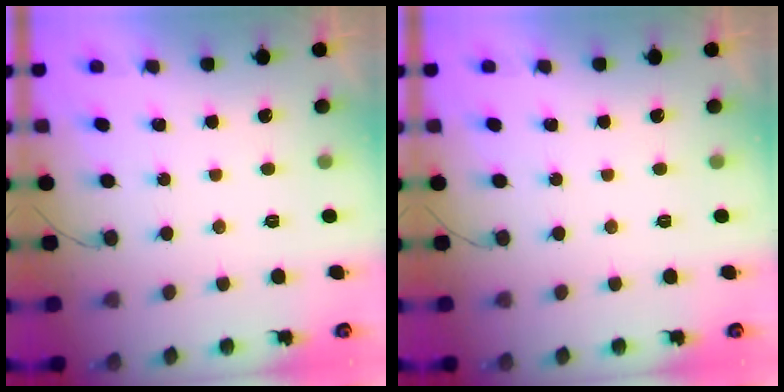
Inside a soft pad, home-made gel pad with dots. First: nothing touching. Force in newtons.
{"total": 0.0}